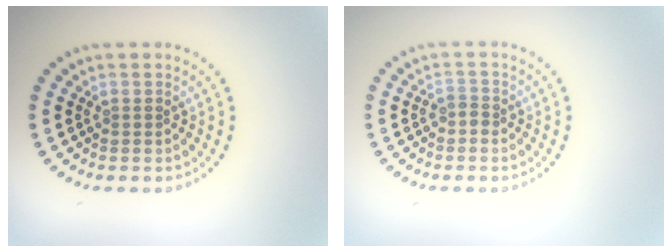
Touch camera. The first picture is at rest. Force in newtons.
{"total": 1.1, "press": 0.9, "slide": 0.7}